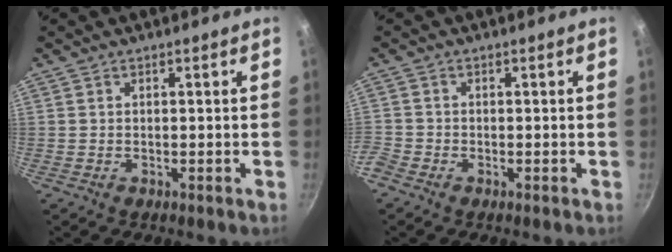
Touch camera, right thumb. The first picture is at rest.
{"total": 2.3, "force": [-1.7, 1.4, 0.6], "torque": [-0.023, 0.002, -0.040]}